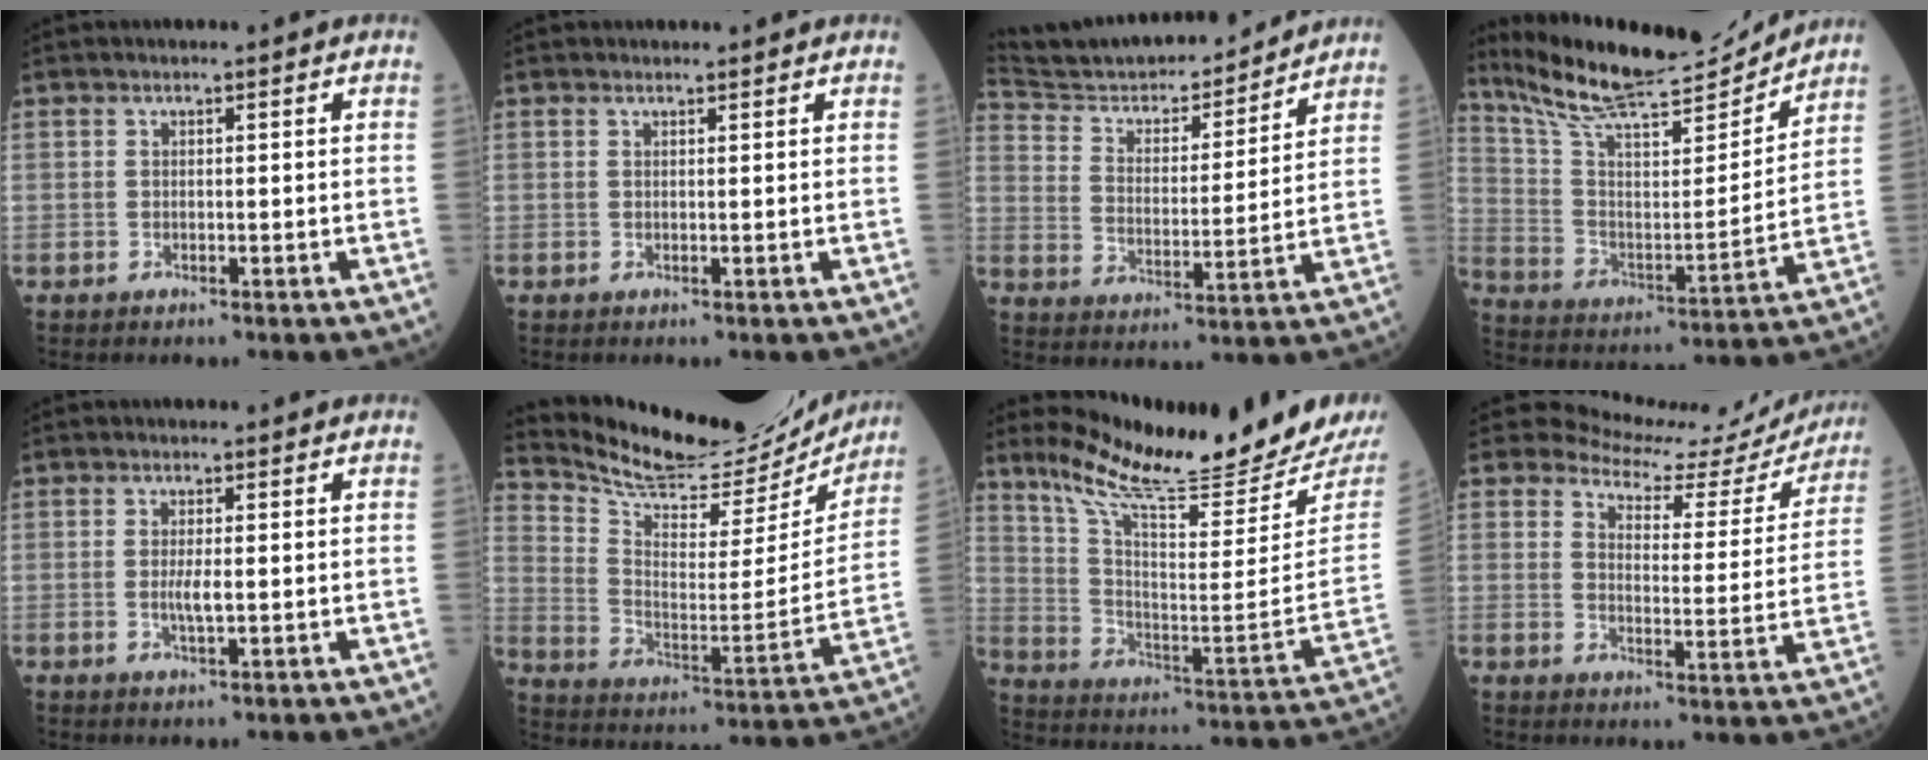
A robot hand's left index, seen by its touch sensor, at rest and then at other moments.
{"total": 0.6, "force": [0.6, 0.1, 0.0], "torque": [-0.009, 0.002, 0.011]}
{"total": 18.4, "force": [17.3, 3.0, 5.4], "torque": [-0.095, -0.001, 0.273]}
{"total": 19.2, "force": [17.8, 1.7, 7.0], "torque": [-0.136, -0.015, 0.292]}
{"total": 2.1, "force": [-0.5, 0.3, 2.0], "torque": [-0.046, -0.007, -0.006]}
{"total": 20.3, "force": [19.3, 4.5, 4.3], "torque": [-0.085, -0.050, 0.283]}
{"total": 21.0, "force": [19.3, -0.9, 8.2], "torque": [-0.149, -0.103, 0.289]}
{"total": 14.2, "force": [13.7, 3.6, 1.3], "torque": [-0.006, -0.051, 0.148]}